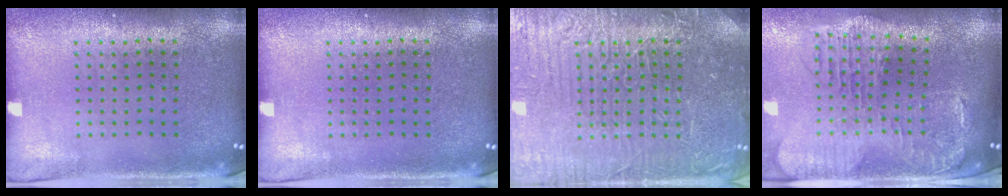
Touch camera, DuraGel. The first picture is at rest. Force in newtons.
{"total": 0.0}
{"total": 7.7, "press": 7.7, "slide": 1.1}
{"total": 2.1, "press": 1.9, "slide": 0.9}